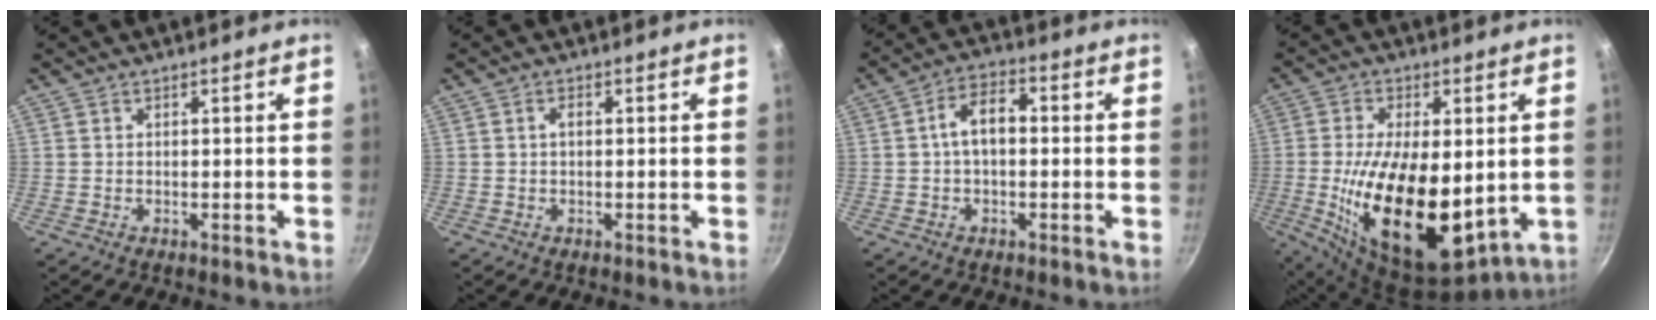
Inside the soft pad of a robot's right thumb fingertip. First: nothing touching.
{"total": 1.2, "force": [0.0, 0.7, 1.0], "torque": [-0.020, 0.006, -0.002]}
{"total": 6.9, "force": [0.1, 4.1, 5.6], "torque": [-0.084, 0.025, -0.008]}
{"total": 22.0, "force": [-1.2, 11.1, 18.9], "torque": [-0.333, -0.020, -0.007]}